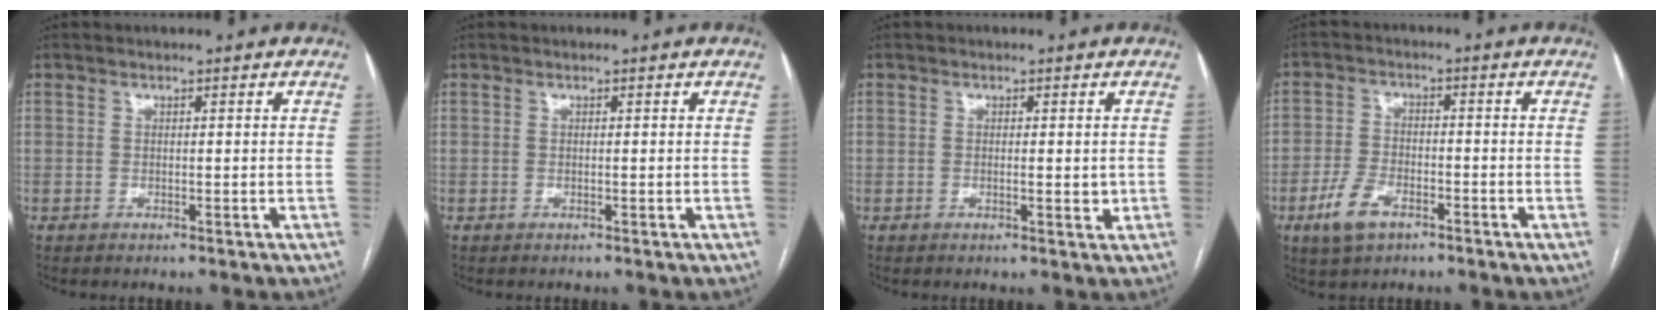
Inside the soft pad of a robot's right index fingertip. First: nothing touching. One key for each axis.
{"total": 0.0}
{"total": 2.1, "fx": -0.1, "fy": 0.5, "fz": 2.0, "tx": -0.033, "ty": -0.003, "tz": 0.000}
{"total": 6.3, "fx": -3.7, "fy": 3.2, "fz": 4.0, "tx": -0.090, "ty": -0.001, "tz": -0.068}